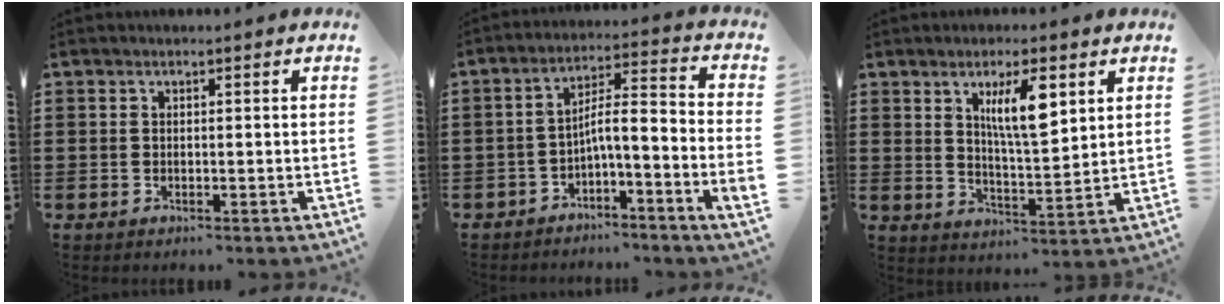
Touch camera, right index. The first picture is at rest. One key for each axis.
{"total": 4.7, "fx": -3.2, "fy": -0.5, "fz": 3.3, "tx": -0.069, "ty": -0.016, "tz": -0.073}
{"total": 7.9, "fx": 3.5, "fy": 2.3, "fz": 6.7, "tx": -0.123, "ty": 0.002, "tz": 0.055}